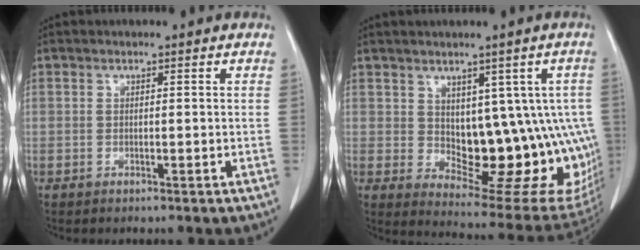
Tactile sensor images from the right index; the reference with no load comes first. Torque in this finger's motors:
{"motor_torque": [0.46, 0.23, 0.29, 0.03]}